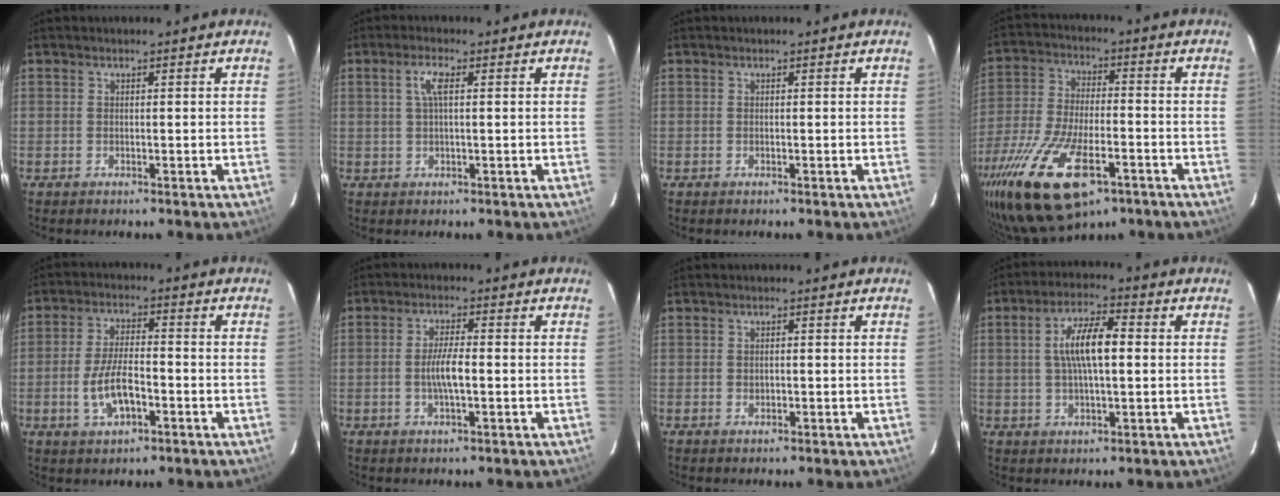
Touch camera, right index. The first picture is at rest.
{"total": 3.1, "force": [0.8, 0.5, 2.9], "torque": [-0.060, 0.006, 0.014]}
{"total": 0.0}
{"total": 22.5, "force": [-12.5, 9.6, 16.0], "torque": [-0.345, -0.058, -0.217]}
{"total": 8.2, "force": [-2.9, 3.2, 6.9], "torque": [-0.140, -0.001, -0.050]}
{"total": 4.9, "force": [-0.9, 1.0, 4.7], "torque": [-0.088, 0.000, -0.015]}
{"total": 1.1, "force": [-0.3, 0.8, 0.7], "torque": [-0.011, 0.003, -0.004]}
{"total": 8.8, "force": [1.0, 2.7, 8.3], "torque": [-0.153, 0.014, 0.019]}